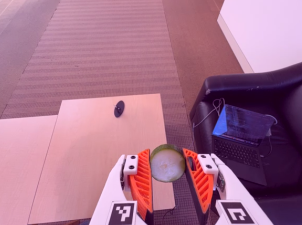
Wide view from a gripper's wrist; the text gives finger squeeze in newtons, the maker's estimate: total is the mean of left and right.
{"total": 11.9, "left": 12.1, "right": 11.7}